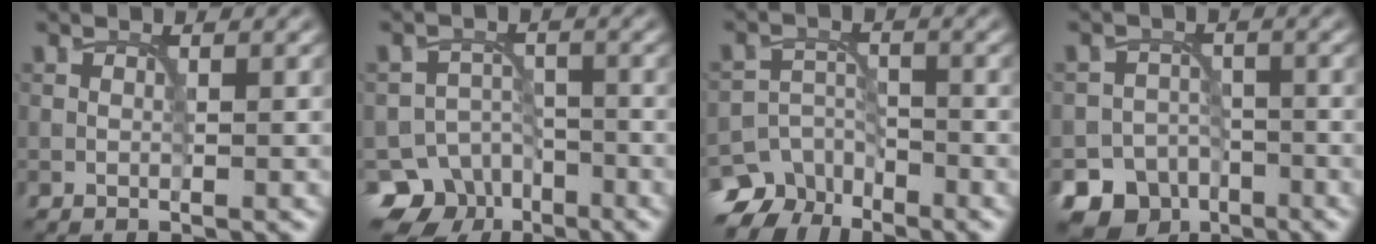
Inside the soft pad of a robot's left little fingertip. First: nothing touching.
{"total": 7.4, "force": [-5.2, 5.0, 1.6], "torque": [0.000, -0.004, -0.081]}
{"total": 6.6, "force": [-5.4, 3.7, 1.3], "torque": [0.000, -0.003, -0.088]}
{"total": 7.3, "force": [-5.1, 5.2, 0.9], "torque": [0.012, -0.010, -0.081]}